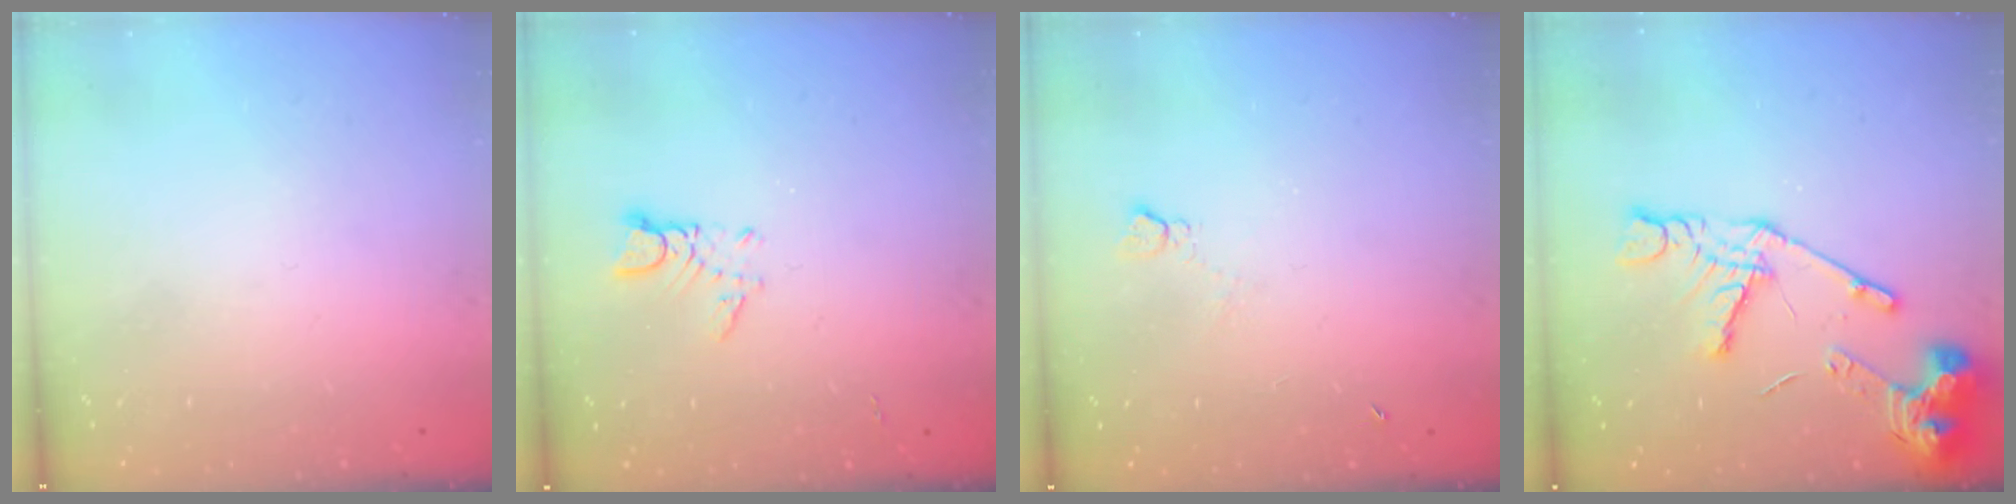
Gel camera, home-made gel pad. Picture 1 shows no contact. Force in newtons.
{"total": 2.8, "press": 2.8, "slide": 0.2}
{"total": 4.2, "press": 4.2, "slide": 0.6}
{"total": 14.7, "press": 14.6, "slide": 1.6}